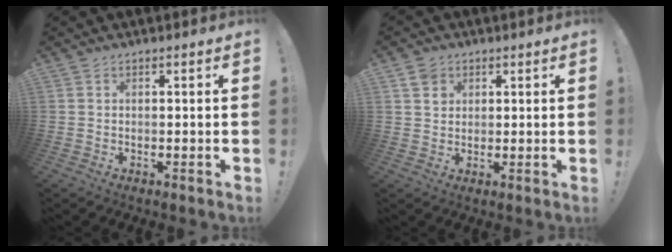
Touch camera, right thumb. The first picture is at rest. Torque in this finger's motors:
{"motor_torque": [0.26, 1.12, 0.25, 0.29, 0.01]}